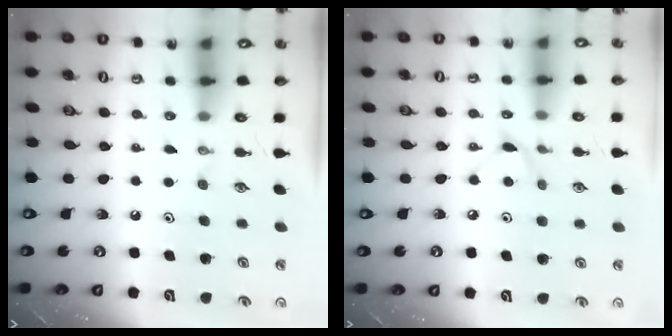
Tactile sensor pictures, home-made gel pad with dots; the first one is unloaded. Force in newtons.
{"total": 4.7, "press": 4.7, "slide": 0.6}